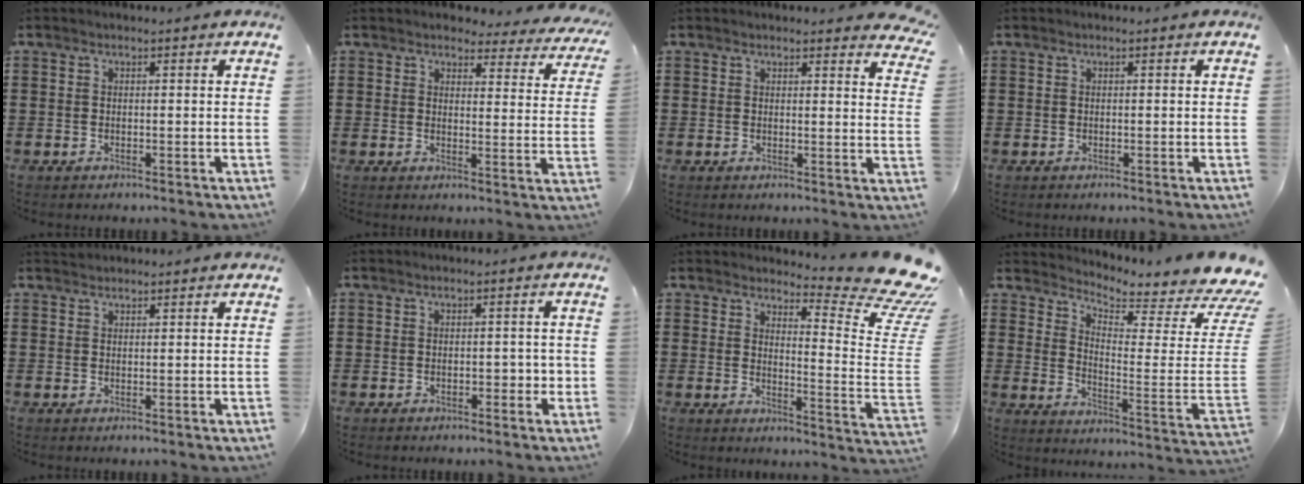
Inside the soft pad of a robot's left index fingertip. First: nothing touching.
{"total": 3.6, "force": [3.4, 0.8, 0.8], "torque": [-0.024, -0.017, 0.059]}
{"total": 2.3, "force": [2.3, 0.2, 0.5], "torque": [-0.002, -0.011, 0.039]}
{"total": 0.0}
{"total": 1.2, "force": [1.1, 0.3, 0.1], "torque": [-0.005, 0.001, 0.022]}
{"total": 2.2, "force": [-0.7, 1.1, 1.8], "torque": [-0.025, 0.002, -0.017]}
{"total": 7.6, "force": [6.1, 1.0, 4.4], "torque": [-0.069, -0.064, 0.102]}
{"total": 4.0, "force": [3.7, -0.2, 1.5], "torque": [-0.047, -0.057, 0.057]}